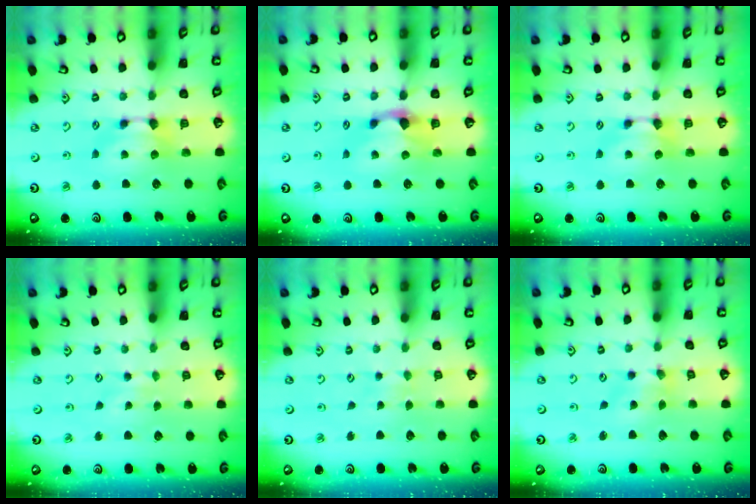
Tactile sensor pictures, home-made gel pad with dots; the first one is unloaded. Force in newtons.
{"total": 2.0, "press": 1.8, "slide": 1.0}
{"total": 0.0}
{"total": 3.7, "press": 3.7, "slide": 0.2}
{"total": 3.5, "press": 3.5, "slide": 0.3}
{"total": 1.5, "press": 1.1, "slide": 1.0}